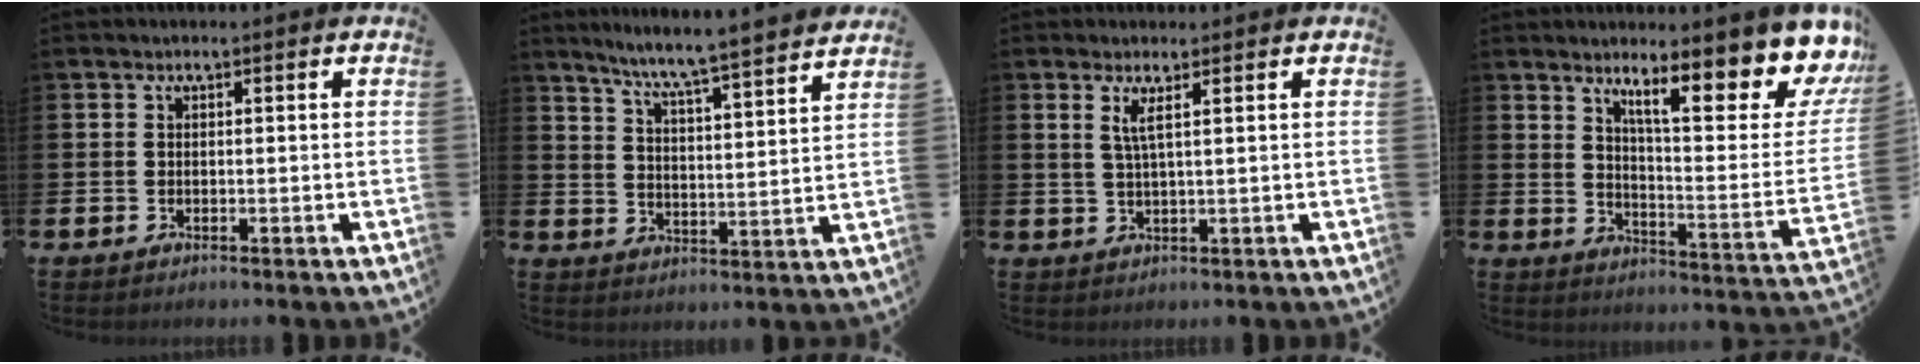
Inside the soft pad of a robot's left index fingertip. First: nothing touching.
{"total": 7.1, "force": [6.7, -0.6, 2.2], "torque": [-0.068, -0.052, 0.114]}
{"total": 2.2, "force": [1.5, -0.2, 1.6], "torque": [-0.033, -0.004, 0.025]}
{"total": 12.4, "force": [9.3, 3.3, 7.5], "torque": [-0.108, -0.082, 0.146]}